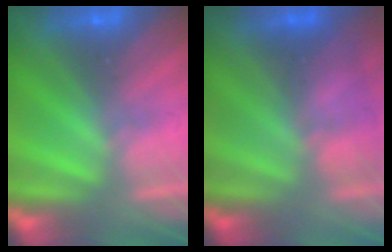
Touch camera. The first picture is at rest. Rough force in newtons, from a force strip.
{"total": 5.3}